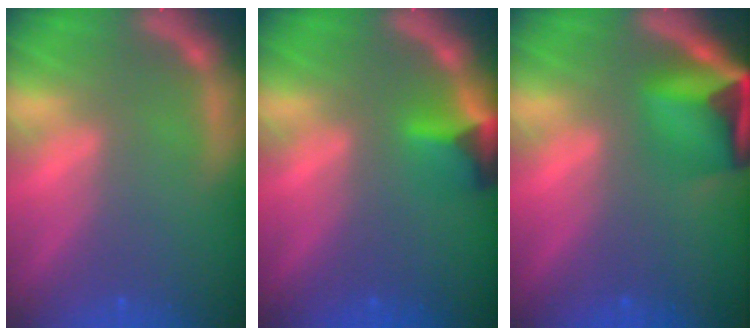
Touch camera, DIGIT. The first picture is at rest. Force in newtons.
{"total": 3.4}
{"total": 7.4}